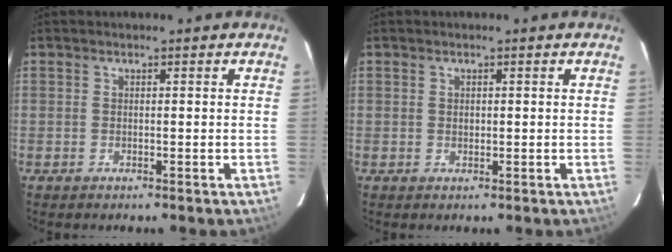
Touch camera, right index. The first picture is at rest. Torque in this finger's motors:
{"motor_torque": [0.13, 0.00, 0.12, 0.02]}